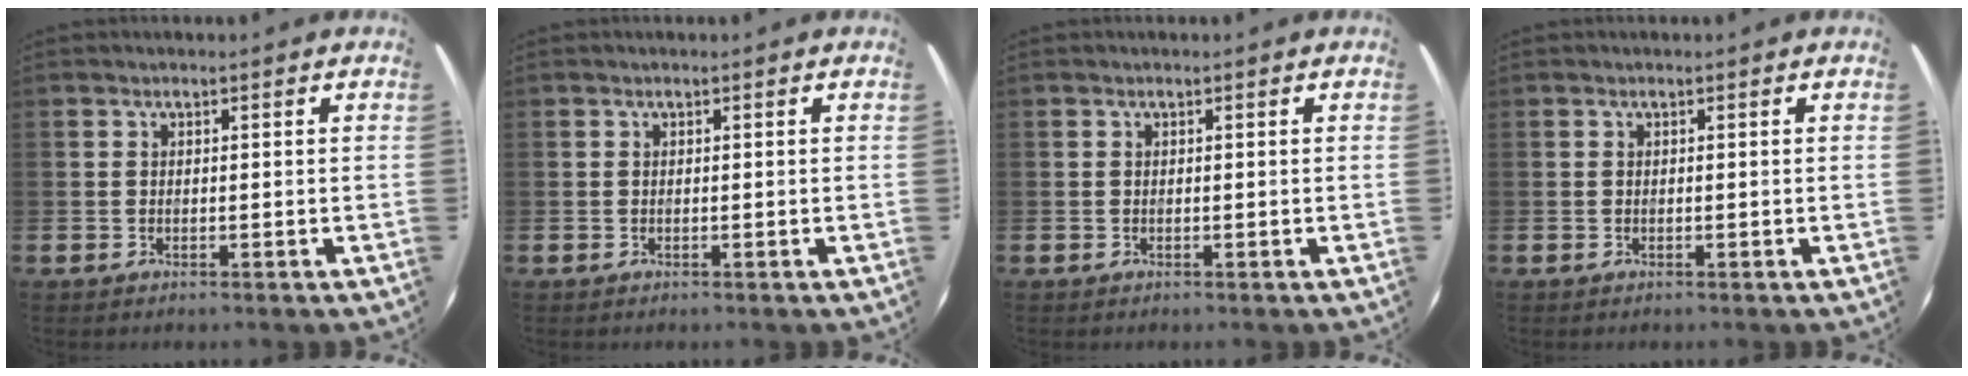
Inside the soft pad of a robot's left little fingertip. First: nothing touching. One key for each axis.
{"total": 0.0}
{"total": 0.0}
{"total": 0.0}